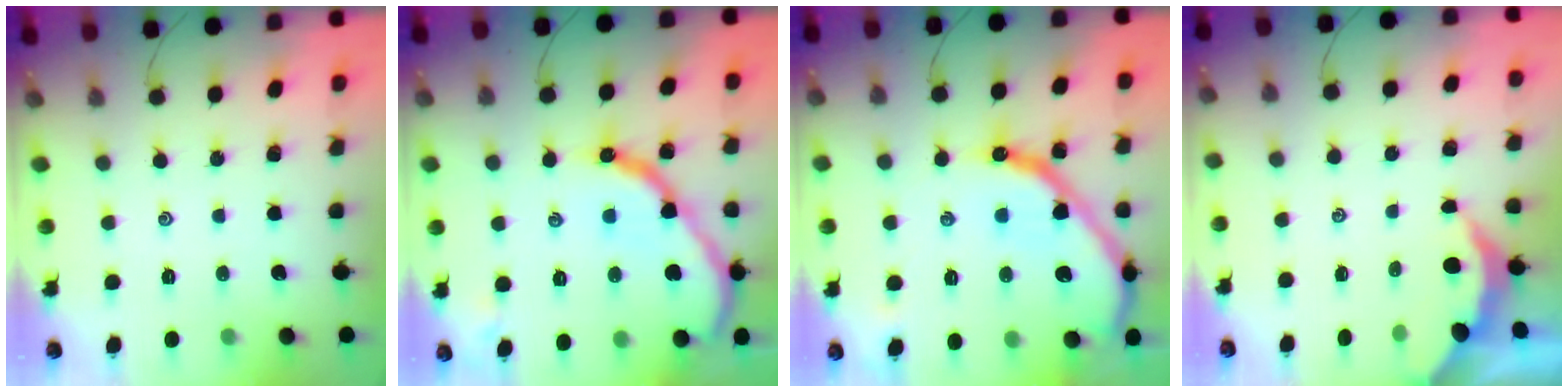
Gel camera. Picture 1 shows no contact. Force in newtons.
{"total": 16.4, "press": 16.3, "slide": 1.8}
{"total": 19.6, "press": 19.5, "slide": 2.0}
{"total": 2.4, "press": 2.4, "slide": 0.3}